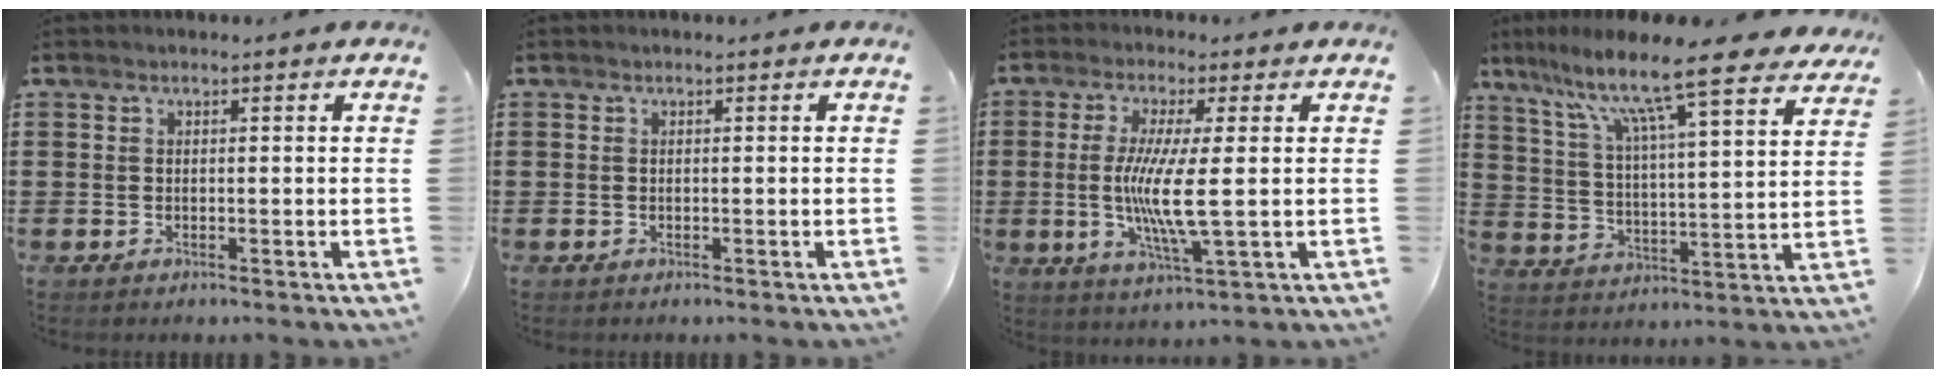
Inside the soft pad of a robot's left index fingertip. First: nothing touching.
{"total": 0.0}
{"total": 8.5, "force": [0.1, 0.6, 8.4], "torque": [-0.168, -0.011, -0.005]}
{"total": 12.2, "force": [9.7, 0.5, 7.4], "torque": [-0.160, -0.064, 0.153]}